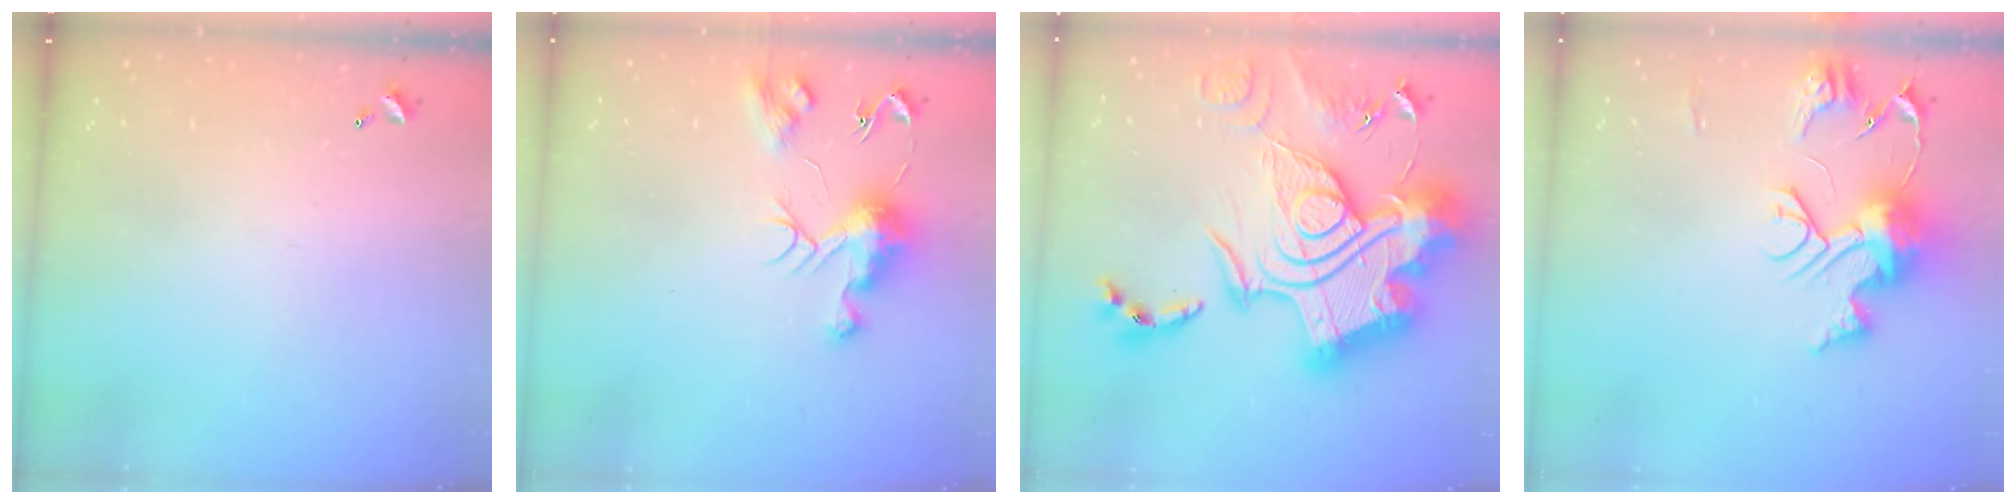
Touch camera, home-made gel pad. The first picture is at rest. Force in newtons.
{"total": 10.1, "press": 10.0, "slide": 0.8}
{"total": 0.6, "press": 0.6, "slide": 0.0}
{"total": 13.9, "press": 13.8, "slide": 1.5}